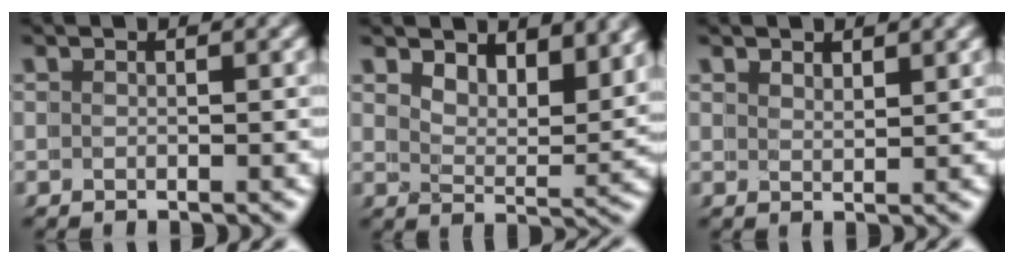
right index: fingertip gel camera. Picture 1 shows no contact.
{"total": 3.4, "force": [3.4, -0.4, 0.1], "torque": [-0.003, -0.012, 0.056]}
{"total": 1.9, "force": [1.7, -0.8, -0.6], "torque": [0.010, -0.007, 0.037]}